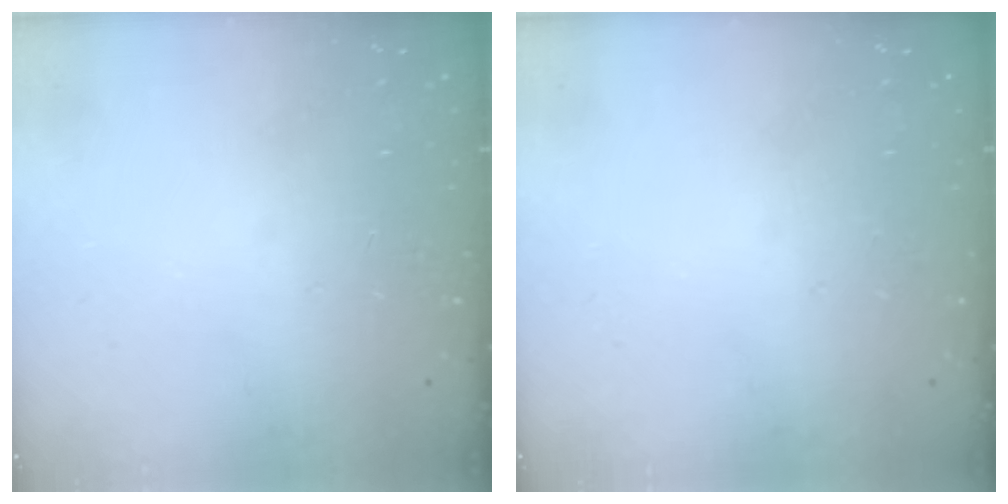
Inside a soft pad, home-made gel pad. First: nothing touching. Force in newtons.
{"total": 0.0}